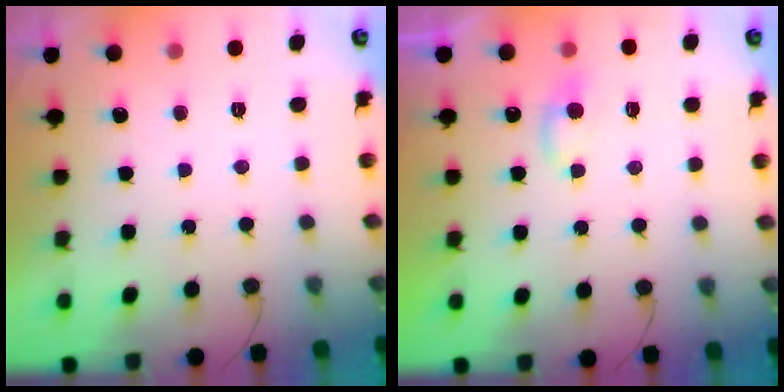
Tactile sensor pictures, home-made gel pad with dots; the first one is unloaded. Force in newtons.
{"total": 3.9, "press": 3.8, "slide": 0.5}